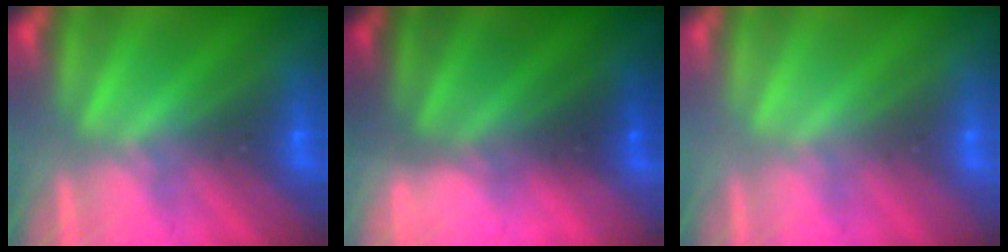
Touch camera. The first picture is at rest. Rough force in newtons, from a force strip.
{"total": 1.9}
{"total": 3.7}